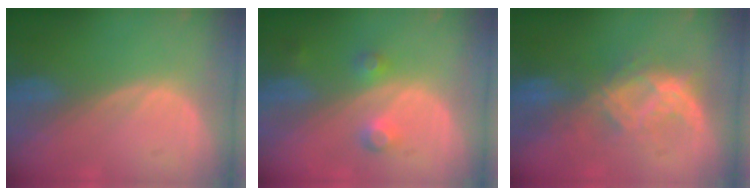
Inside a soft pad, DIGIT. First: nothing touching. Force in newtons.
{"total": 3.6, "press": 3.4, "slide": 1.1}
{"total": 7.2, "press": 7.2, "slide": 0.8}